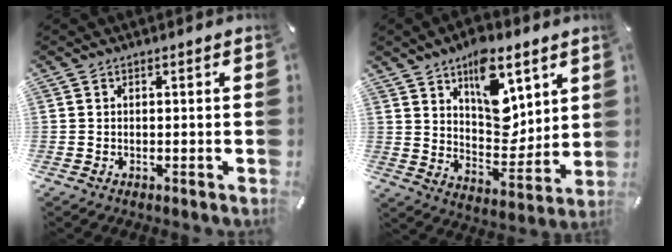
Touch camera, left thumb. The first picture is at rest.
{"total": 15.6, "force": [8.2, 9.4, 9.4], "torque": [-0.115, -0.053, 0.147]}